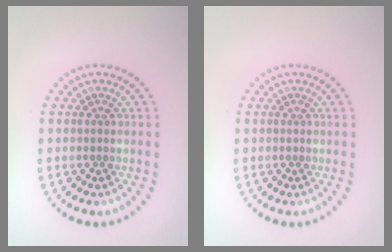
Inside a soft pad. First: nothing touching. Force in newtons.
{"total": 0.0}